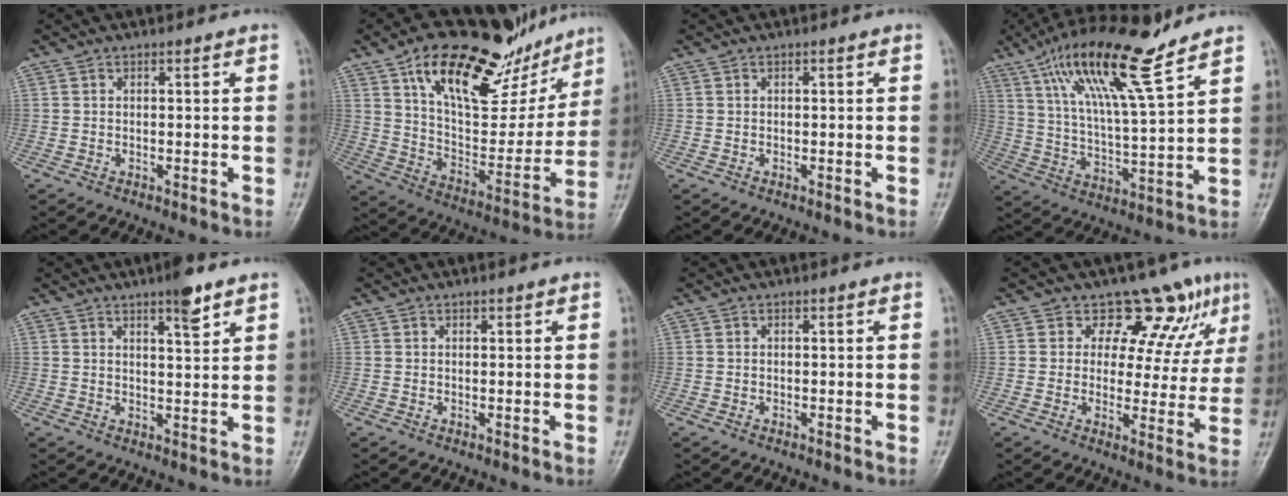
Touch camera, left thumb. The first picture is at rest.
{"total": 27.9, "force": [16.3, 13.1, 18.6], "torque": [-0.236, -0.026, 0.262]}
{"total": 0.0}
{"total": 17.7, "force": [11.3, 3.3, 13.2], "torque": [-0.230, -0.044, 0.208]}
{"total": 5.2, "force": [3.5, 1.1, 3.7], "torque": [-0.048, -0.022, 0.051]}
{"total": 0.6, "force": [0.5, 0.3, 0.1], "torque": [-0.001, -0.003, 0.006]}
{"total": 0.0}
{"total": 10.3, "force": [6.9, 5.9, 4.9], "torque": [-0.025, -0.040, 0.078]}